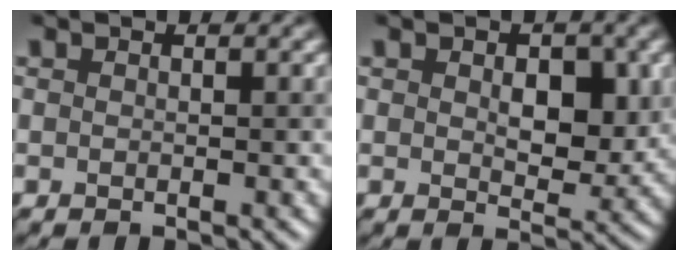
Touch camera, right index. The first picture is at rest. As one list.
[{"total": 3.5, "force": [0.7, 2.1, 2.8], "torque": [-0.039, -0.001, 0.016]}]